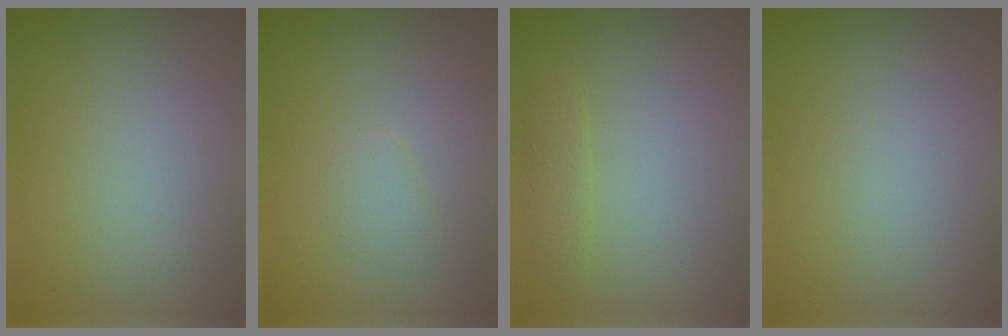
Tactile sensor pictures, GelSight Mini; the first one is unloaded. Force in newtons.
{"total": 1.0, "press": 1.0, "slide": 0.1}
{"total": 1.3, "press": 1.3, "slide": 0.1}
{"total": 0.0}